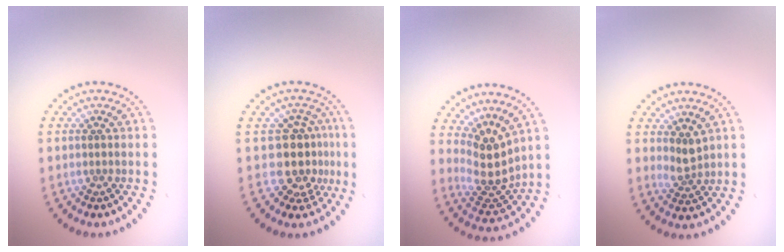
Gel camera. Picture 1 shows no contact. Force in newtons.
{"total": 3.8, "press": 2.9, "slide": 2.5}
{"total": 3.8, "press": 2.6, "slide": 2.8}
{"total": 1.8, "press": 1.4, "slide": 1.1}